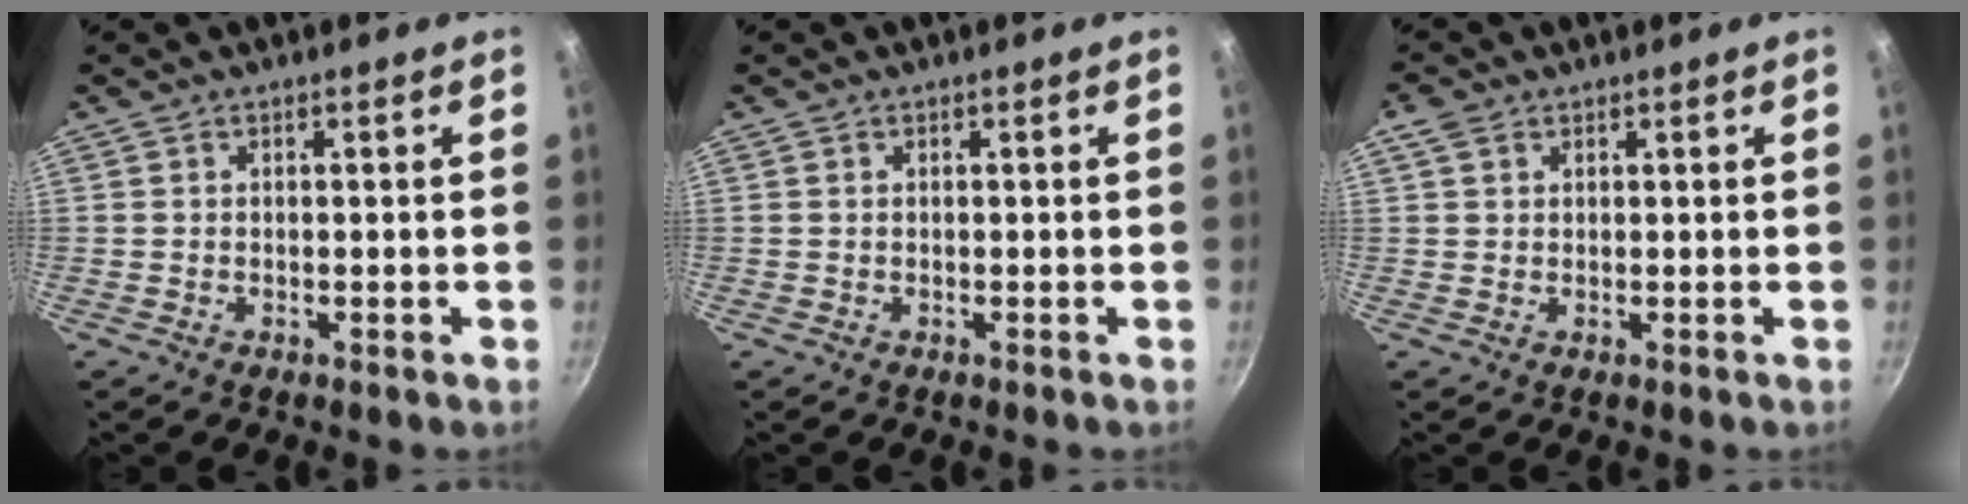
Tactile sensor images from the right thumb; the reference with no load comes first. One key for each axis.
{"total": 0.0}
{"total": 2.6, "fx": 1.3, "fy": 1.8, "fz": 1.3, "tx": -0.023, "ty": 0.001, "tz": 0.023}